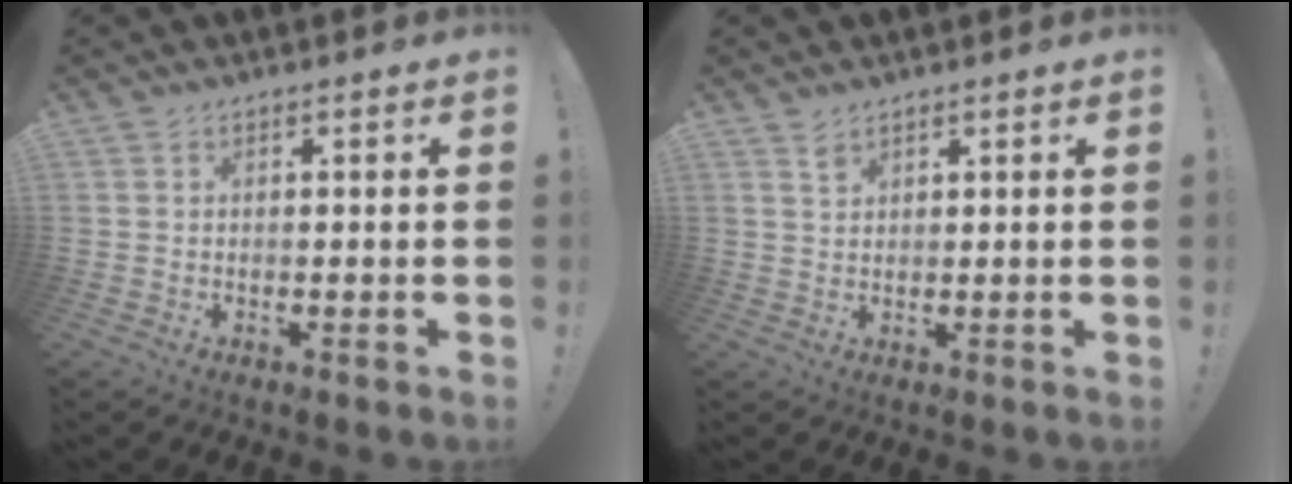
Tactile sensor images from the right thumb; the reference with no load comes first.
{"total": 2.2, "force": [1.7, 1.2, 0.6], "torque": [0.002, -0.013, 0.029]}